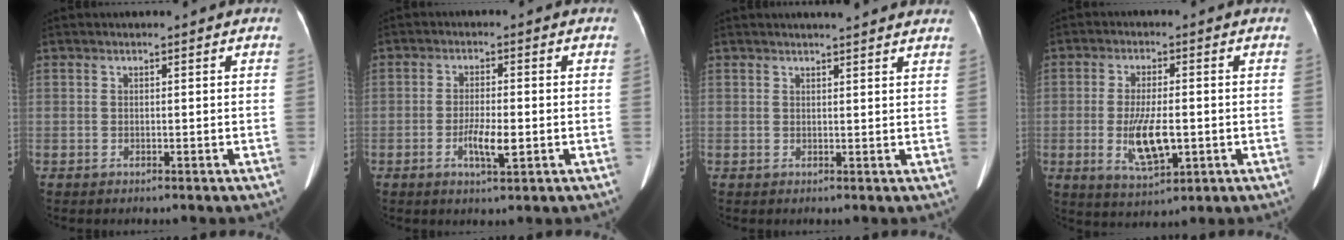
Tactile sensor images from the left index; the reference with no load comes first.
{"total": 4.5, "force": [-1.4, 0.9, 4.1], "torque": [-0.079, -0.004, -0.023]}
{"total": 7.4, "force": [6.7, 0.7, 3.0], "torque": [-0.036, 0.014, 0.068]}
{"total": 7.9, "force": [-1.6, 2.6, 7.3], "torque": [-0.143, -0.011, -0.021]}